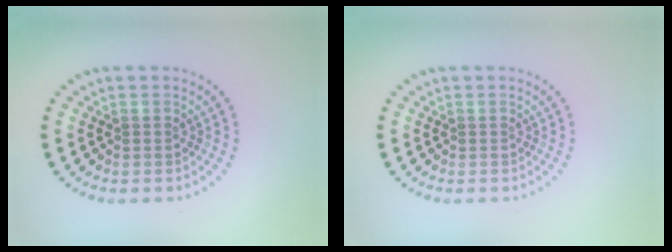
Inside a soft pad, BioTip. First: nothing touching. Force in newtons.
{"total": 0.0}